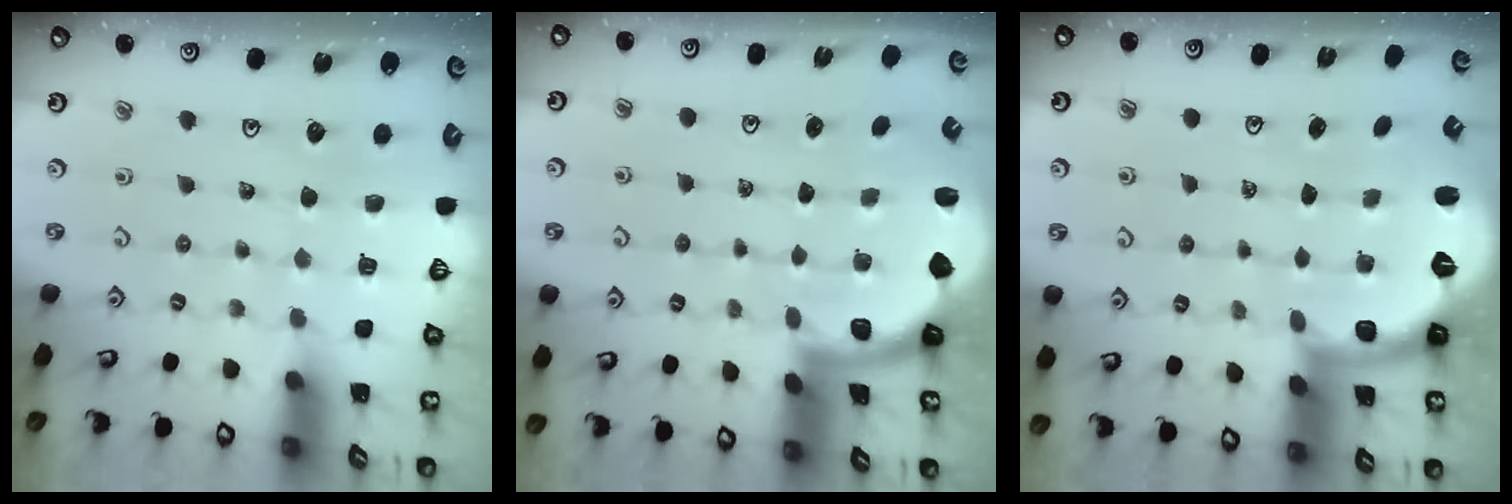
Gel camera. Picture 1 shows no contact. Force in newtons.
{"total": 2.0, "press": 1.9, "slide": 0.5}
{"total": 2.7, "press": 1.8, "slide": 2.0}